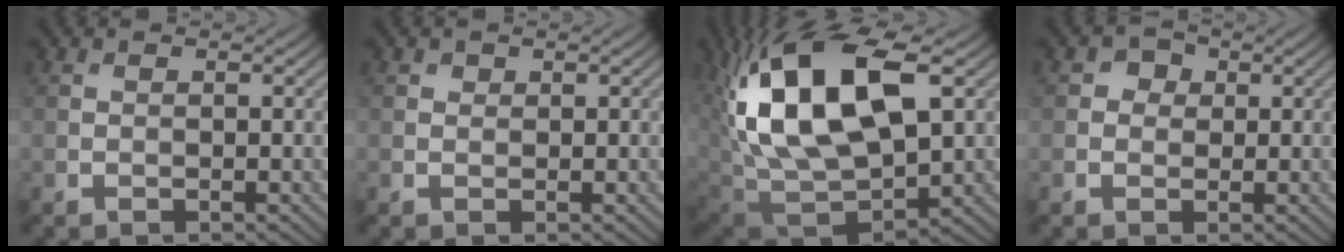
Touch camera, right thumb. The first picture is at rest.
{"total": 0.6, "force": [0.4, 0.5, 0.1], "torque": [0.001, -0.004, 0.006]}
{"total": 17.9, "force": [5.1, 9.3, 14.4], "torque": [-0.289, 0.013, 0.094]}
{"total": 2.1, "force": [0.3, 1.9, 0.7], "torque": [-0.008, 0.001, 0.000]}